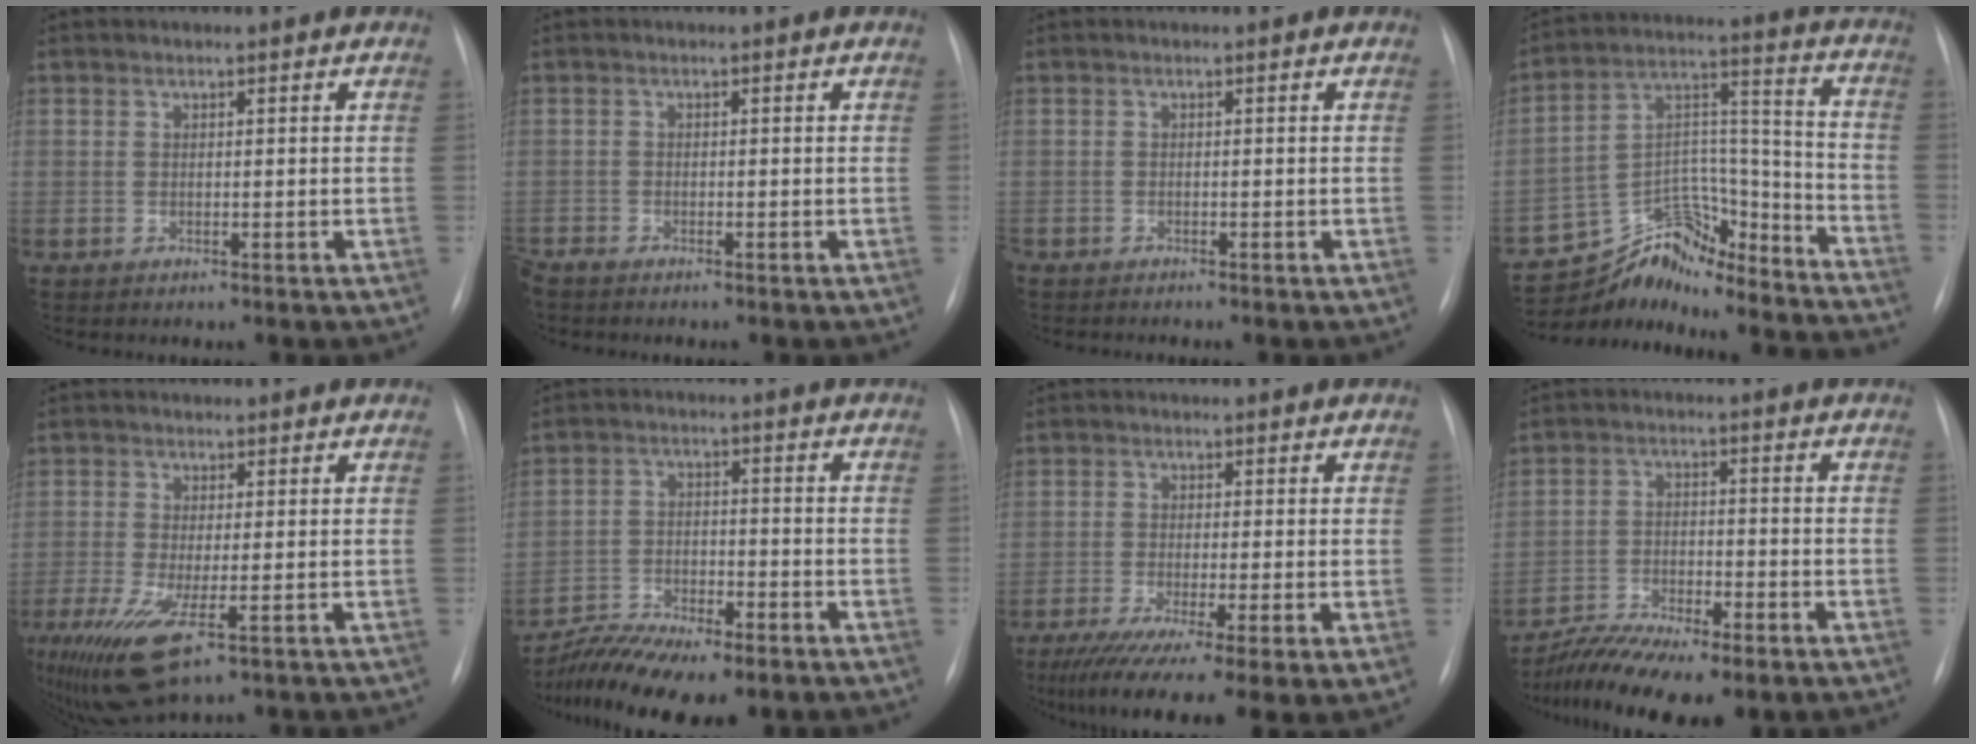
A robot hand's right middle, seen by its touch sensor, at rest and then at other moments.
{"total": 1.7, "force": [-1.6, 0.3, 0.5], "torque": [-0.013, -0.005, -0.030]}
{"total": 1.2, "force": [-1.2, 0.0, 0.4], "torque": [-0.008, -0.002, -0.020]}
{"total": 20.4, "force": [-19.5, 5.1, 3.0], "torque": [-0.049, 0.086, -0.290]}
{"total": 8.8, "force": [-3.9, 2.2, 7.5], "torque": [-0.141, -0.027, -0.063]}
{"total": 10.1, "force": [-8.1, 2.6, 5.4], "torque": [-0.100, -0.004, -0.137]}
{"total": 13.7, "force": [-8.1, 2.2, 10.8], "torque": [-0.156, -0.038, -0.131]}
{"total": 9.9, "force": [-7.6, 2.2, 5.9], "torque": [-0.108, -0.010, -0.129]}